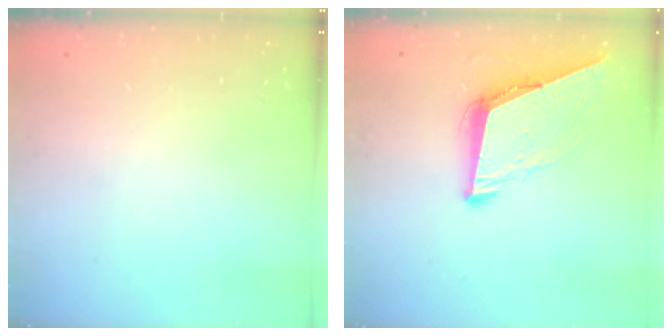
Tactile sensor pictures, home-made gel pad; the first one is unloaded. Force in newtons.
{"total": 8.6, "press": 7.7, "slide": 3.8}